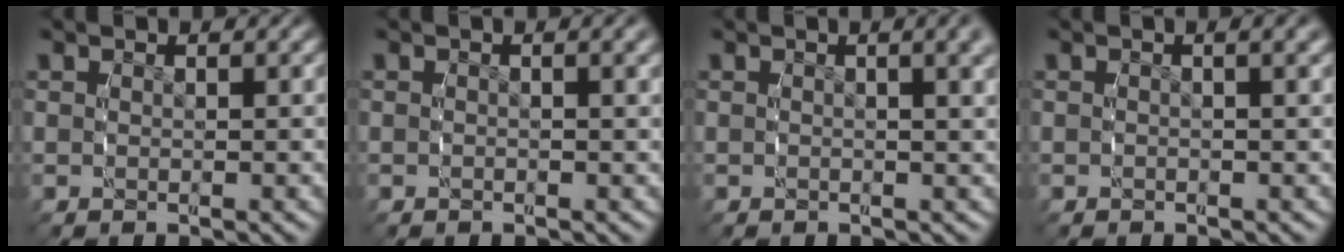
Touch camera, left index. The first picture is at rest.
{"total": 0.5, "force": [-0.3, -0.3, 0.3], "torque": [-0.004, 0.000, -0.006]}
{"total": 2.1, "force": [1.0, 0.1, 1.8], "torque": [-0.018, 0.007, 0.010]}
{"total": 0.7, "force": [-0.2, -0.3, 0.6], "torque": [-0.006, 0.001, -0.005]}